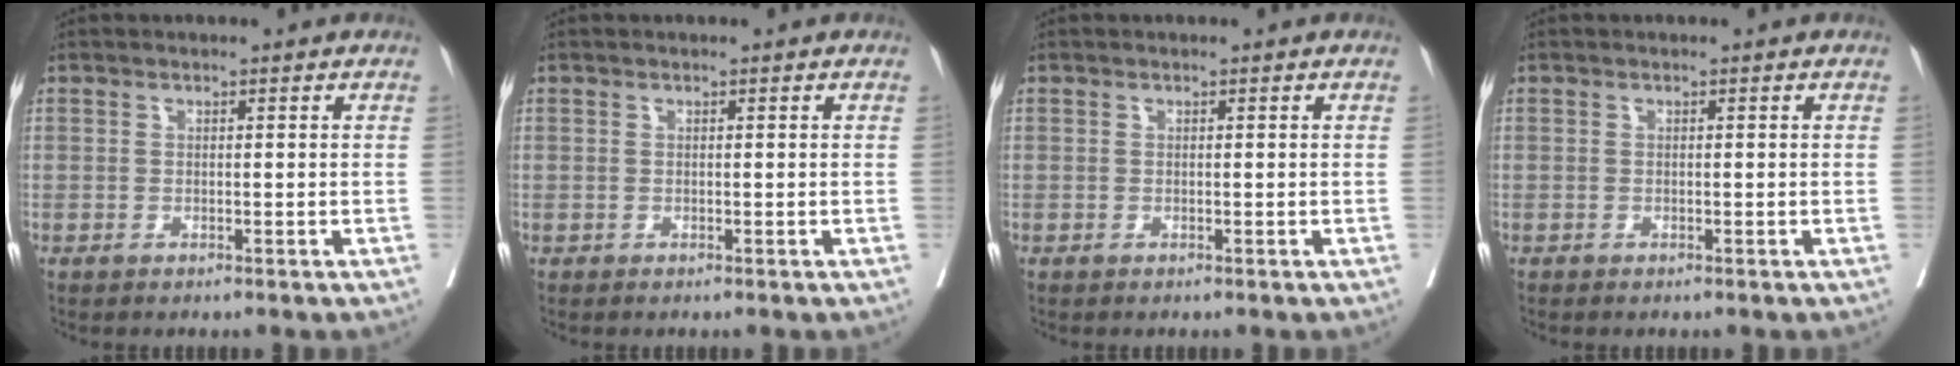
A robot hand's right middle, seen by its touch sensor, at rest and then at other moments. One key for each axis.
{"total": 0.0}
{"total": 0.0}
{"total": 0.0}